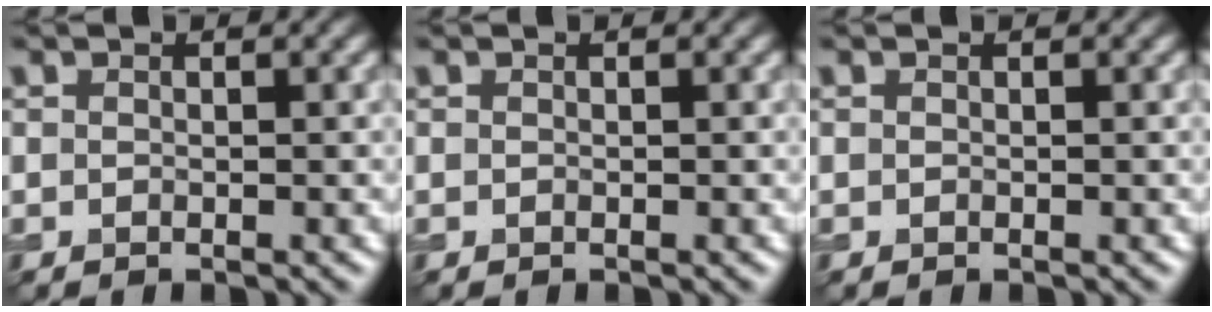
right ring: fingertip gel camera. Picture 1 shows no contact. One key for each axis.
{"total": 0.0}
{"total": 0.0}